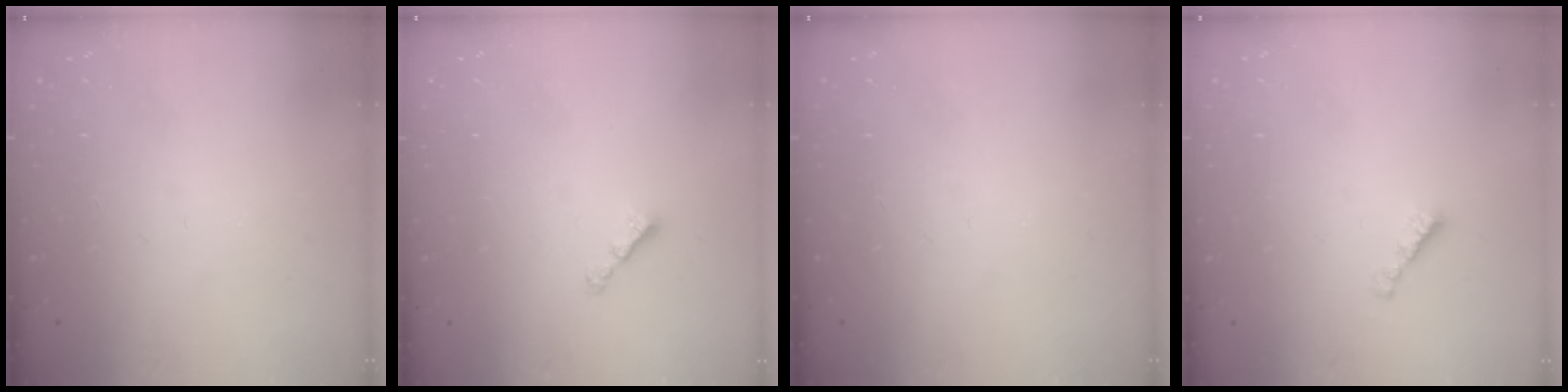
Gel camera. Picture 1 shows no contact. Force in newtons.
{"total": 2.9, "press": 2.8, "slide": 0.6}
{"total": 0.0}
{"total": 2.3, "press": 2.2, "slide": 0.4}